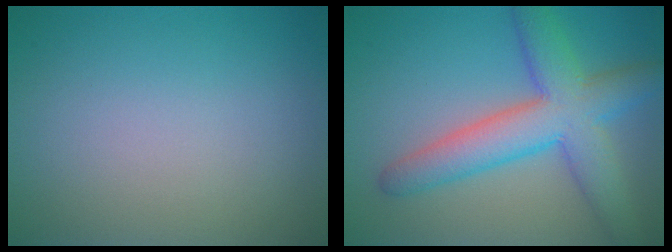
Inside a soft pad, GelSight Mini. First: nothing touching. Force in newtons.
{"total": 7.3, "press": 7.3, "slide": 0.3}